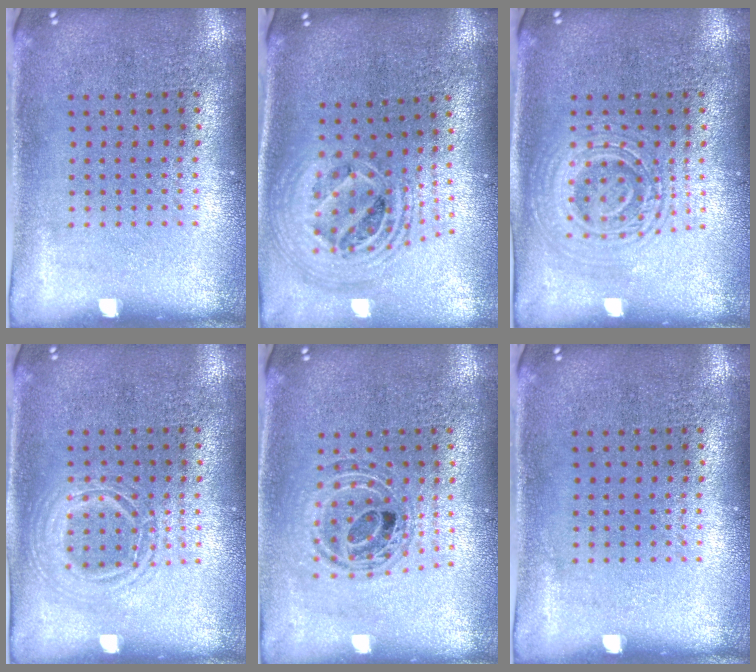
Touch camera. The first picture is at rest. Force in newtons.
{"total": 2.4, "press": 1.8, "slide": 1.6}
{"total": 2.8, "press": 2.8, "slide": 0.5}
{"total": 1.2, "press": 1.2, "slide": 0.1}
{"total": 0.7, "press": 0.7, "slide": 0.2}
{"total": 0.0}